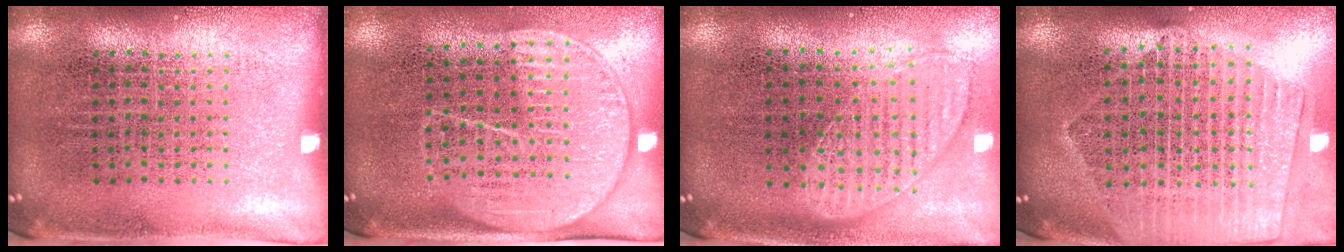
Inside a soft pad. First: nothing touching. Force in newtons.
{"total": 1.8, "press": 1.5, "slide": 1.0}
{"total": 1.1, "press": 1.1, "slide": 0.2}
{"total": 2.3, "press": 2.1, "slide": 1.1}